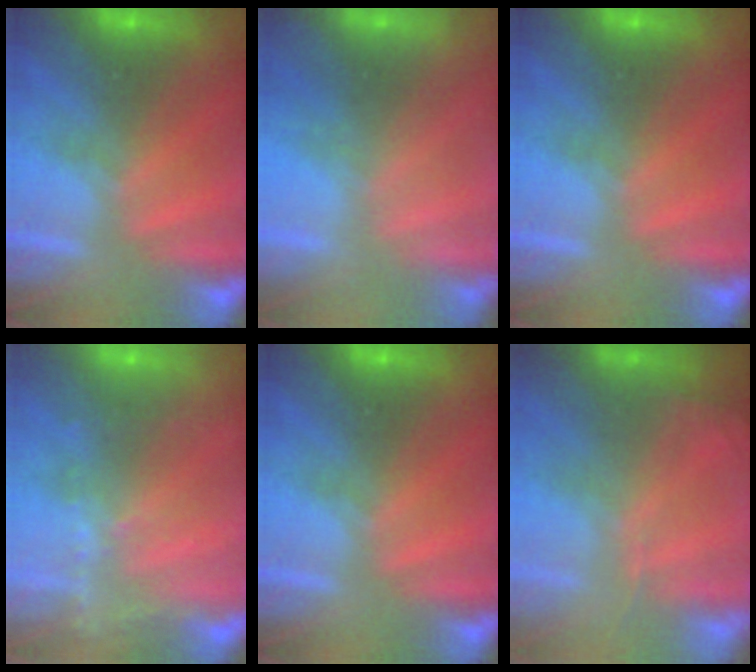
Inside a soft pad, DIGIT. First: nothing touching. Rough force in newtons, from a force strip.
{"total": 2.1}
{"total": 0.0}
{"total": 6.6}
{"total": 0.0}
{"total": 1.1}